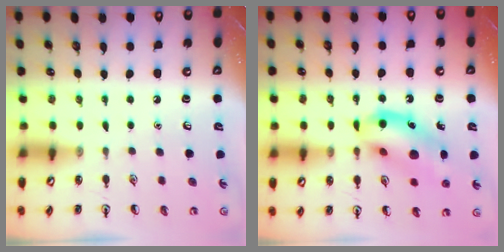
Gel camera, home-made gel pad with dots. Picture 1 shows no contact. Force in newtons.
{"total": 13.7, "press": 13.5, "slide": 1.9}